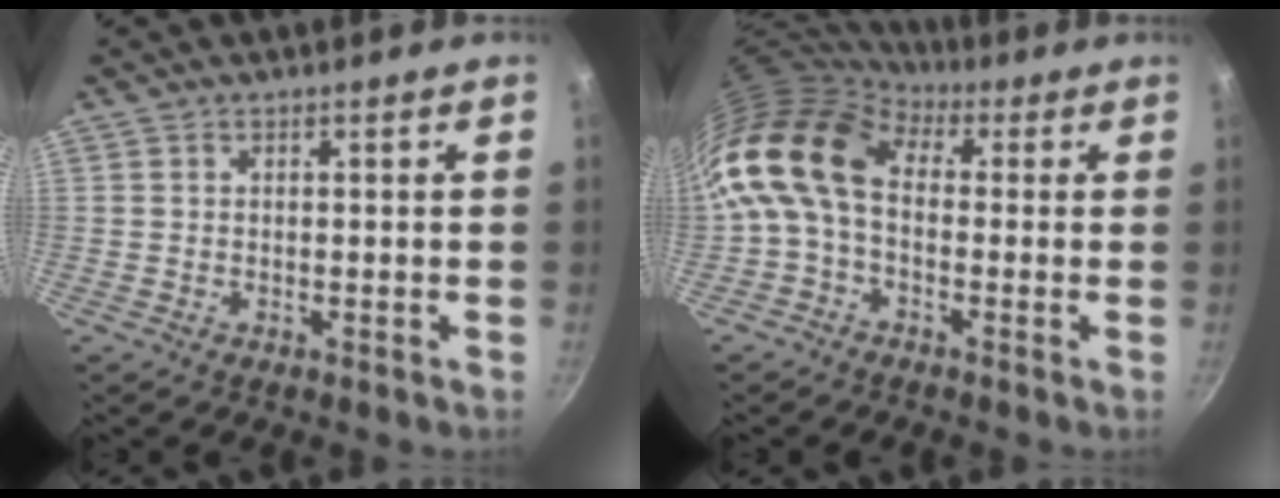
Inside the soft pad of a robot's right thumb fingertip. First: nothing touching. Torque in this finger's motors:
{"motor_torque": [-0.43, 1.46, 1.58, -0.65, 0.29]}